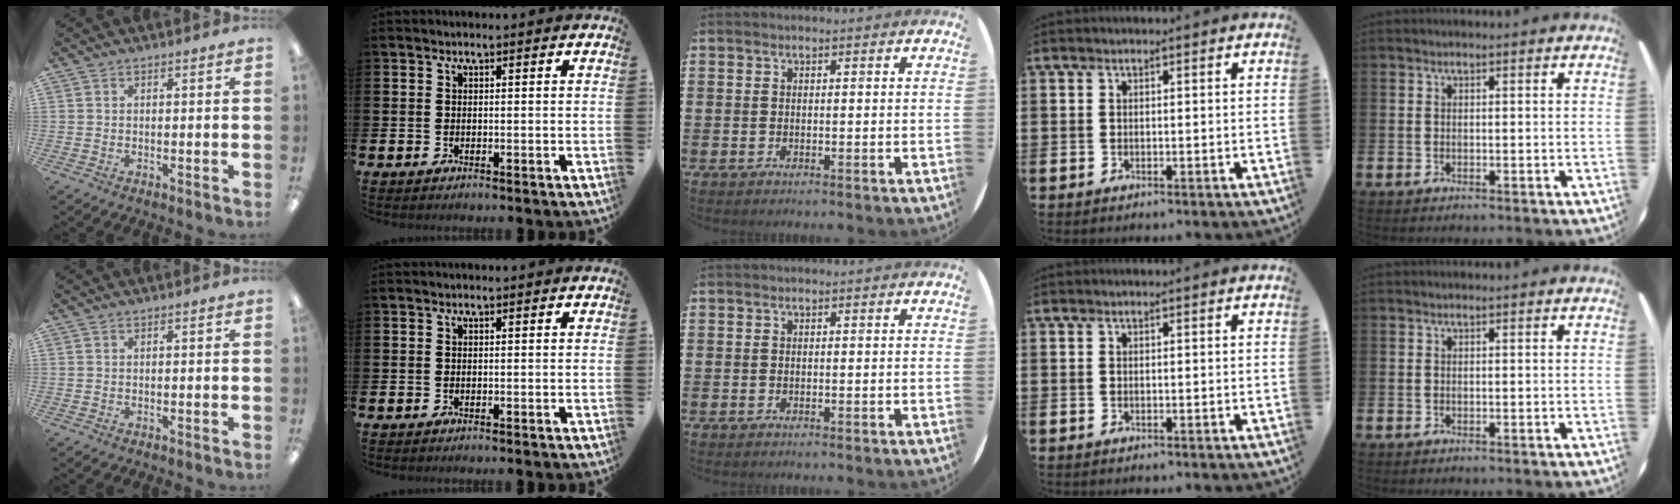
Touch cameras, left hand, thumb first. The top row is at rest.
{}